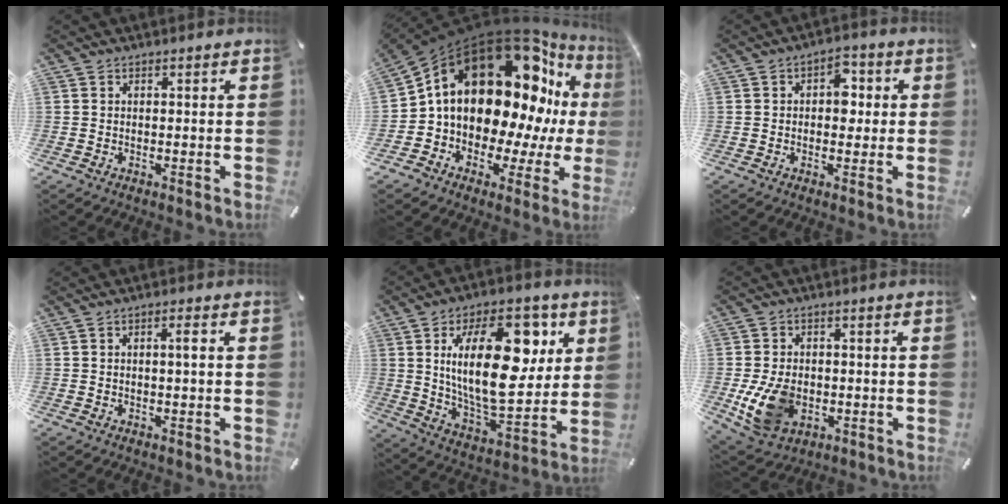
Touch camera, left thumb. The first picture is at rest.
{"total": 24.1, "force": [6.9, 15.4, 17.2], "torque": [-0.259, -0.079, 0.133]}
{"total": 5.7, "force": [0.5, 3.8, 4.2], "torque": [-0.035, -0.005, -0.004]}
{"total": 2.1, "force": [0.2, 0.5, 2.1], "torque": [-0.041, 0.004, 0.000]}
{"total": 24.7, "force": [6.7, 12.8, 20.1], "torque": [-0.342, -0.018, 0.102]}
{"total": 11.4, "force": [-2.3, 8.5, 7.3], "torque": [-0.152, 0.002, -0.040]}